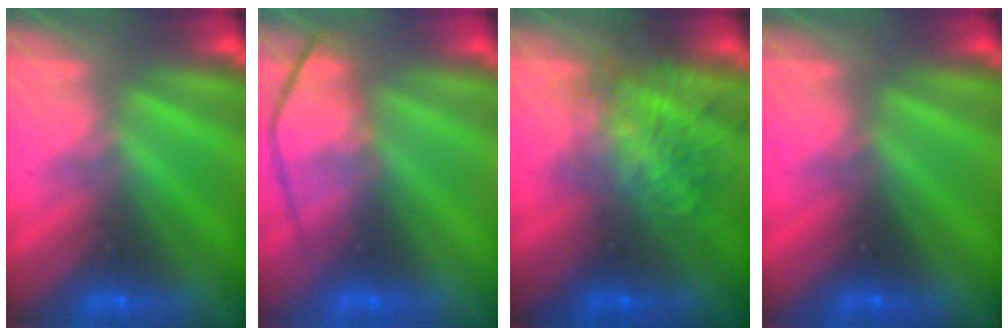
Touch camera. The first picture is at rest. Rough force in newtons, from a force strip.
{"total": 4.5}
{"total": 9.6}
{"total": 2.2}